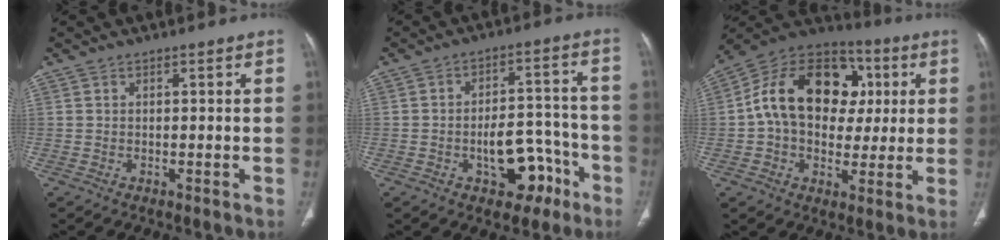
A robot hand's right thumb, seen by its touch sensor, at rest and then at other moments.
{"total": 10.8, "force": [-5.0, 6.5, 7.1], "torque": [-0.069, 0.056, -0.061]}
{"total": 21.2, "force": [3.0, 15.6, 14.1], "torque": [-0.208, 0.028, 0.044]}